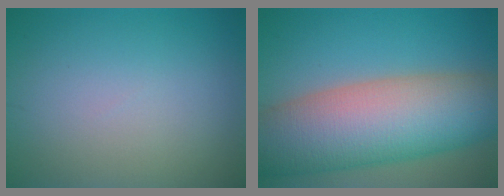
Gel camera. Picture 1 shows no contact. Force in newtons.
{"total": 13.3, "press": 13.3, "slide": 0.7}